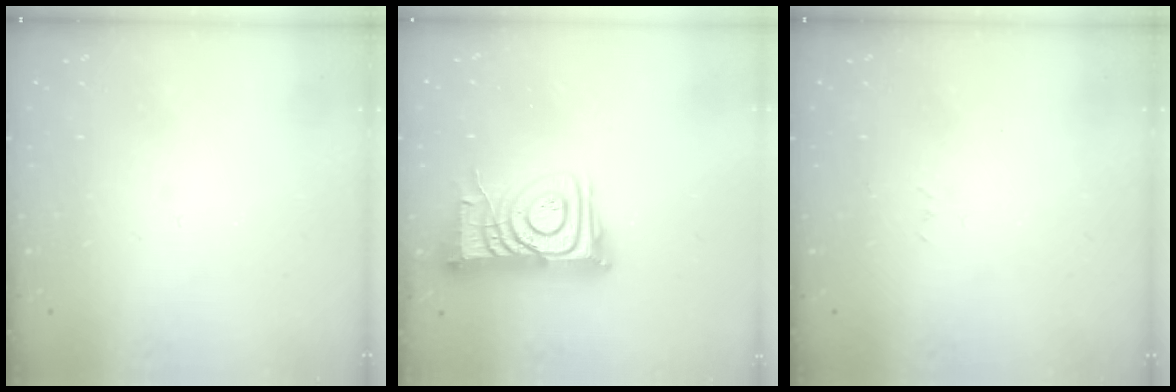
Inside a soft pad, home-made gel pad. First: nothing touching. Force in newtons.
{"total": 14.3, "press": 14.2, "slide": 1.6}
{"total": 2.6, "press": 2.6, "slide": 0.4}